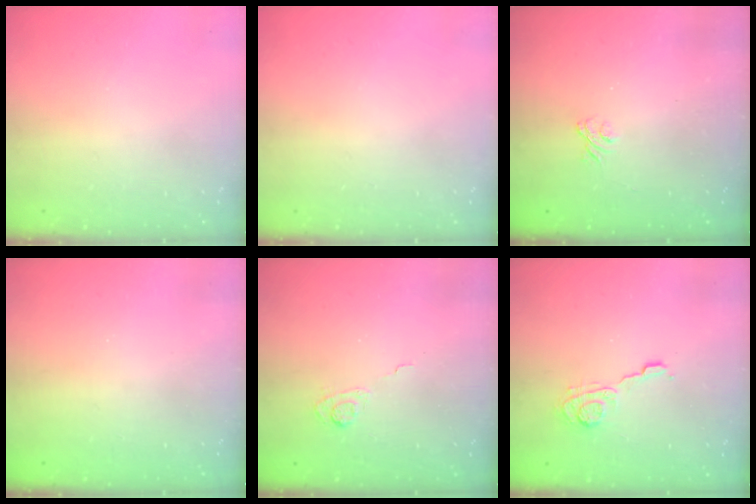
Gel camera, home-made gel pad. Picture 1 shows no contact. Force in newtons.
{"total": 0.0}
{"total": 1.9, "press": 1.5, "slide": 1.1}
{"total": 2.3, "press": 2.2, "slide": 0.8}
{"total": 3.8, "press": 3.5, "slide": 1.6}
{"total": 6.1, "press": 6.1, "slide": 0.7}